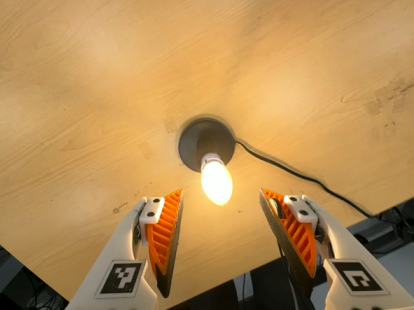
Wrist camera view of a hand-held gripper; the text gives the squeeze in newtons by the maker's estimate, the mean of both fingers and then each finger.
{"total": 0.0}